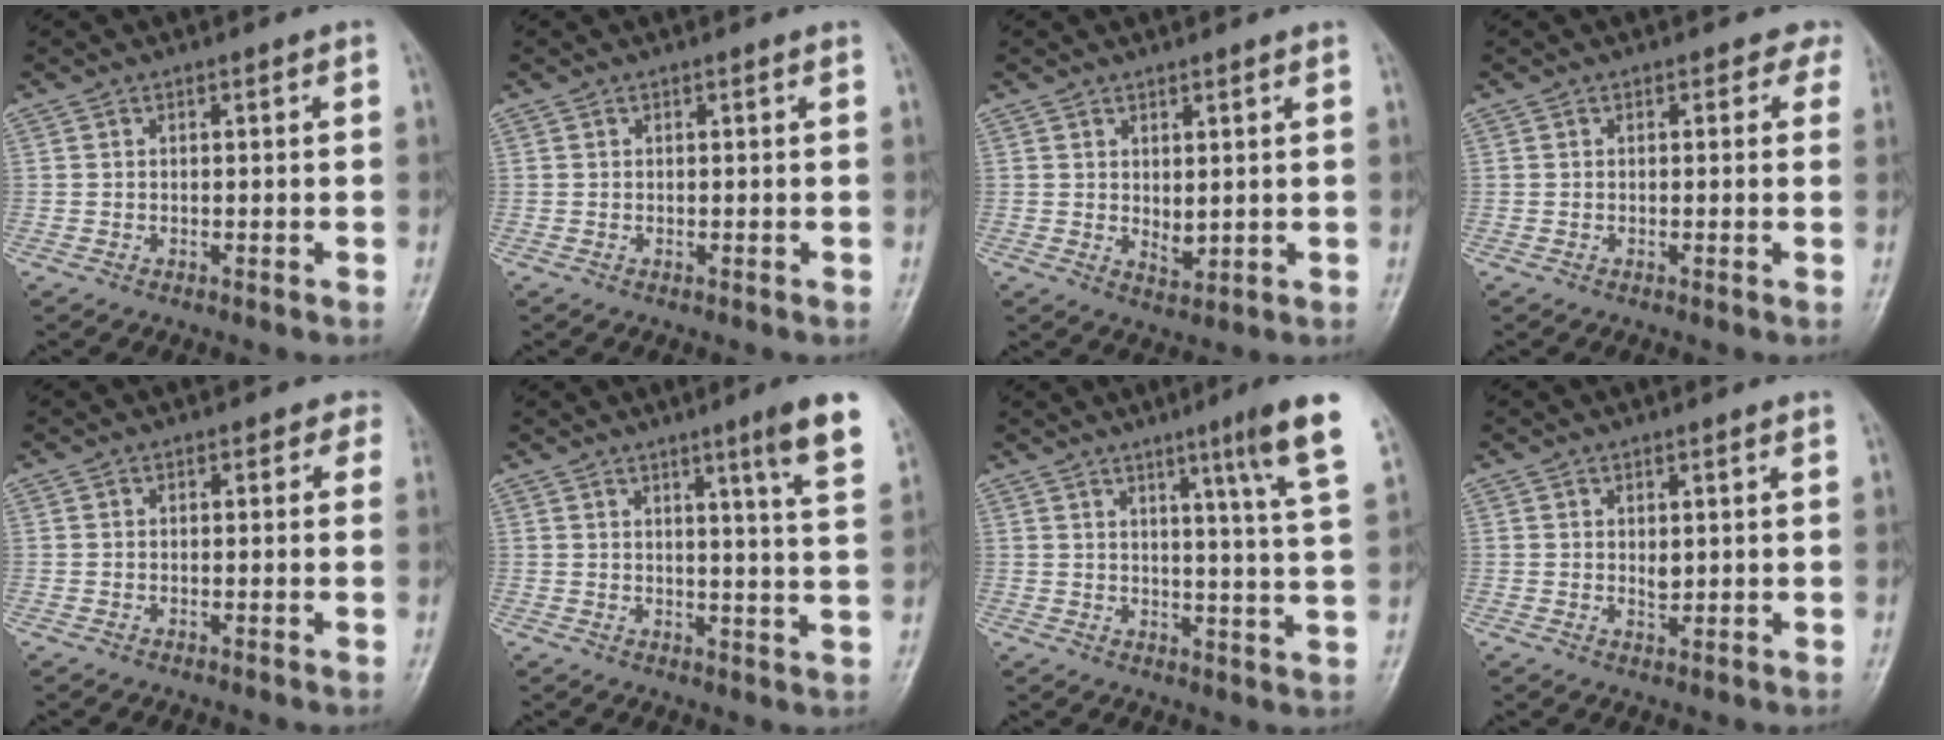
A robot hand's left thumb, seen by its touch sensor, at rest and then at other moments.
{"total": 0.0}
{"total": 3.0, "force": [0.9, 1.5, 2.4], "torque": [-0.037, -0.016, 0.020]}
{"total": 2.0, "force": [1.4, 1.4, 0.2], "torque": [0.022, -0.006, -0.005]}
{"total": 1.6, "force": [0.9, 1.3, 0.3], "torque": [0.020, -0.003, -0.007]}
{"total": 9.0, "force": [5.4, -0.2, 7.2], "torque": [-0.093, -0.035, 0.067]}
{"total": 12.1, "force": [7.0, -0.3, 9.8], "torque": [-0.133, -0.039, 0.087]}
{"total": 1.8, "force": [0.7, 0.9, 1.4], "torque": [-0.020, -0.008, 0.013]}